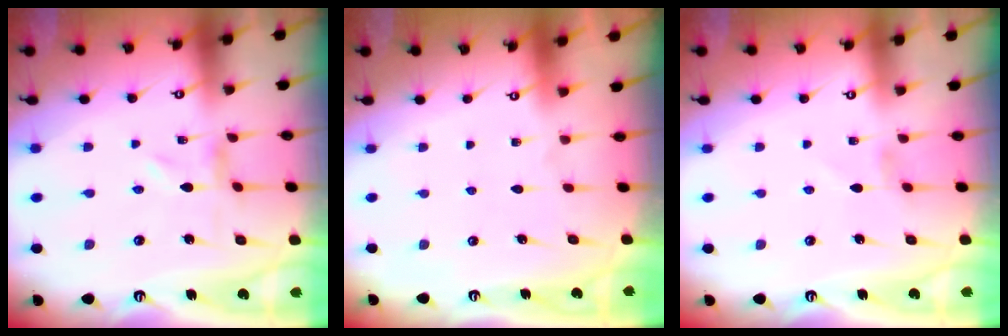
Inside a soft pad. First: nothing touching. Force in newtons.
{"total": 1.6, "press": 1.6, "slide": 0.1}
{"total": 0.8, "press": 0.7, "slide": 0.2}